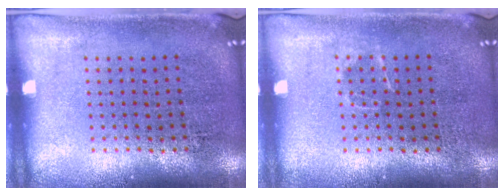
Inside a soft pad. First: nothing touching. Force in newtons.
{"total": 0.6, "press": 0.6, "slide": 0.2}